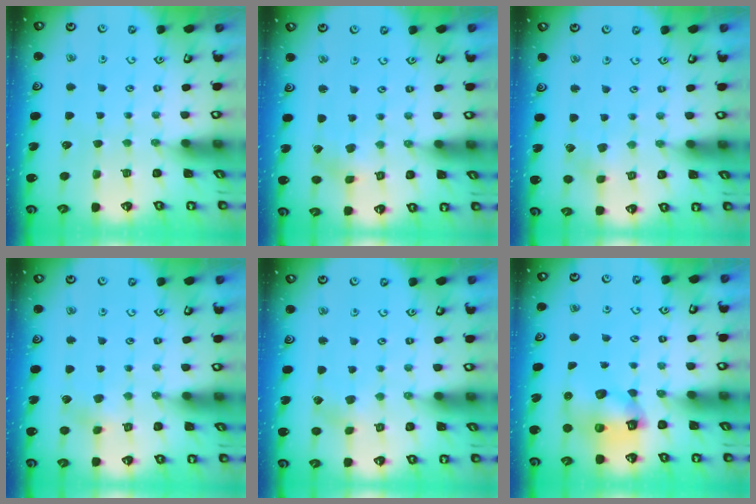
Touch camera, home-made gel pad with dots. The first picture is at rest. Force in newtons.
{"total": 0.8, "press": 0.7, "slide": 0.3}
{"total": 2.8, "press": 2.7, "slide": 0.6}
{"total": 4.1, "press": 4.1, "slide": 0.4}
{"total": 2.0, "press": 1.9, "slide": 0.6}
{"total": 10.0, "press": 9.8, "slide": 1.6}